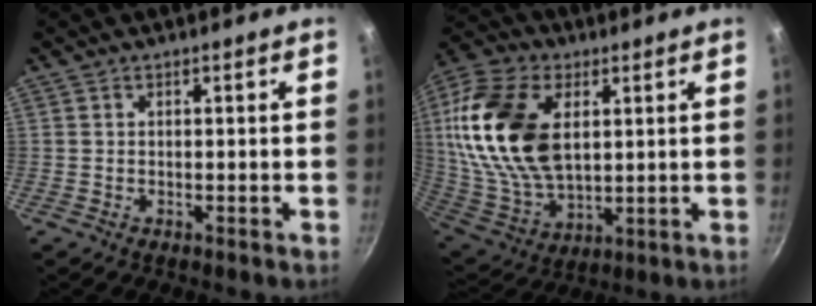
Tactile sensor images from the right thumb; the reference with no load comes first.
{"total": 23.4, "force": [5.5, 14.4, 17.7], "torque": [-0.338, -0.016, 0.106]}